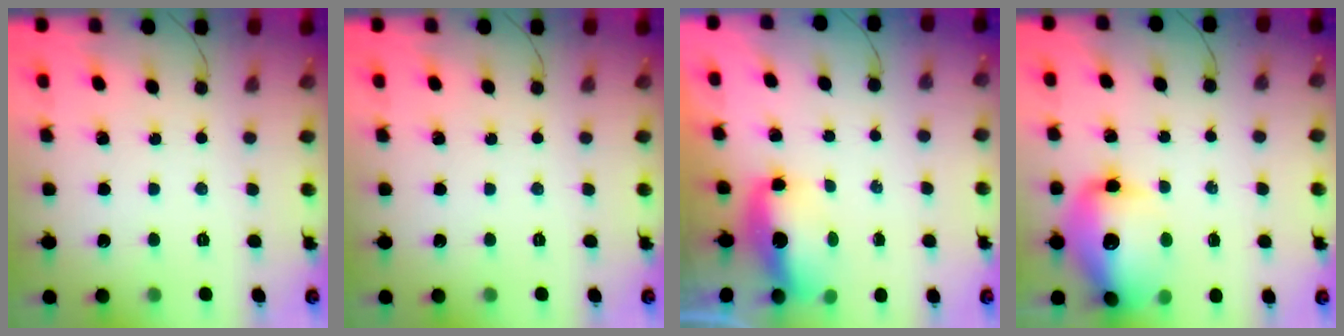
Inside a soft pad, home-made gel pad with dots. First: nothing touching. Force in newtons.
{"total": 0.0}
{"total": 7.1, "press": 7.1, "slide": 0.7}
{"total": 15.6, "press": 15.0, "slide": 4.2}